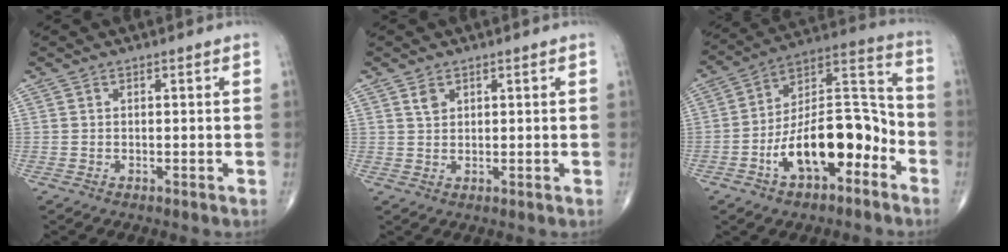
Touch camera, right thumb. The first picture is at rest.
{"total": 2.0, "force": [1.2, 1.3, 1.1], "torque": [-0.016, -0.004, 0.026]}
{"total": 18.6, "force": [-7.4, 9.1, 14.5], "torque": [-0.210, 0.071, -0.124]}